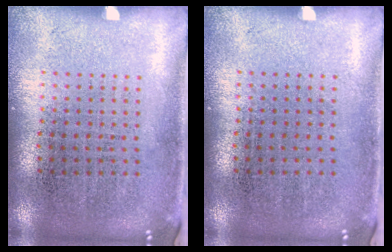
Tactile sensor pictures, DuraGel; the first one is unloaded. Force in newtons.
{"total": 0.0}